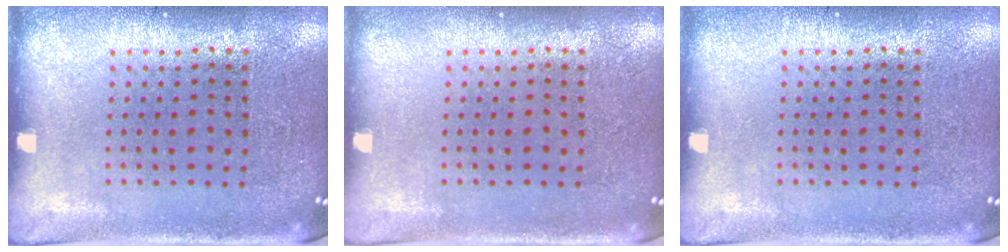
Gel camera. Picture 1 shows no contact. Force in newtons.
{"total": 0.0}
{"total": 0.0}